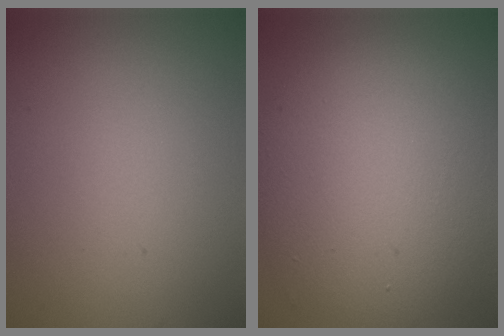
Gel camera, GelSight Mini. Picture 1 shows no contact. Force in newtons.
{"total": 10.4, "press": 10.4, "slide": 0.8}